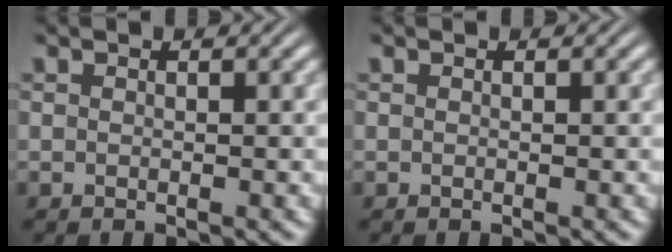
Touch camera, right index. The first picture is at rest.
{"total": 0.0}